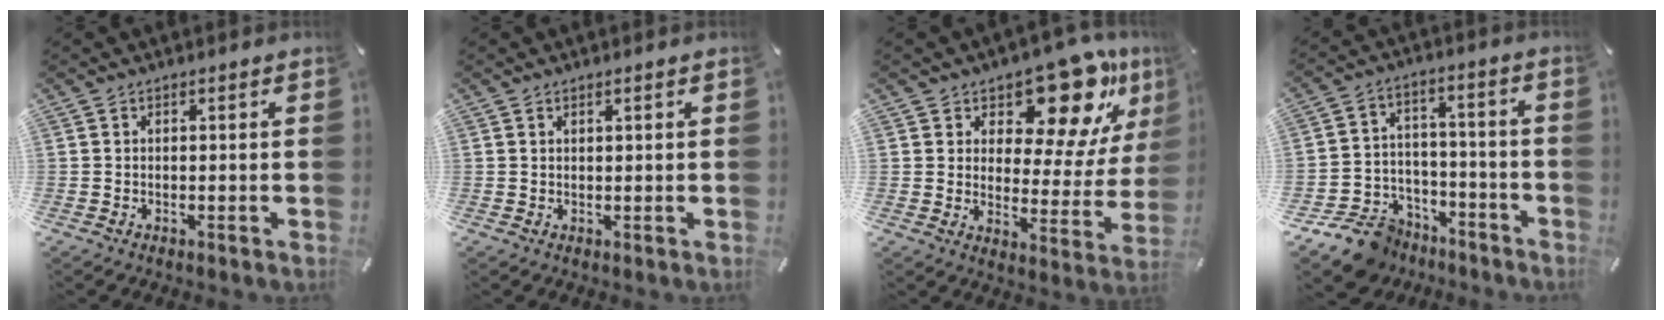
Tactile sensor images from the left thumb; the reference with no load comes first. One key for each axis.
{"total": 0.6, "fx": 0.4, "fy": 0.3, "fz": 0.4, "tx": -0.006, "ty": 0.001, "tz": 0.008}
{"total": 16.8, "fx": 12.6, "fy": 7.3, "fz": 8.3, "tx": -0.116, "ty": -0.104, "tz": 0.213}
{"total": 11.9, "fx": -8.6, "fy": 7.5, "fz": 3.2, "tx": -0.057, "ty": 0.057, "tz": -0.153}